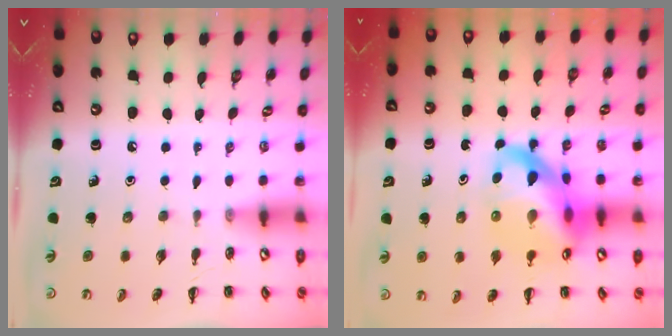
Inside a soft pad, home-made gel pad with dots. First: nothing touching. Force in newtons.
{"total": 18.4, "press": 18.0, "slide": 3.8}